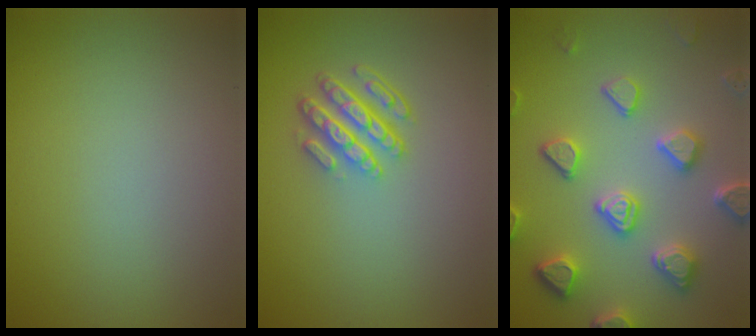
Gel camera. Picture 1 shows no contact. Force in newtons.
{"total": 4.4, "press": 3.3, "slide": 2.9}
{"total": 5.4, "press": 4.9, "slide": 2.3}